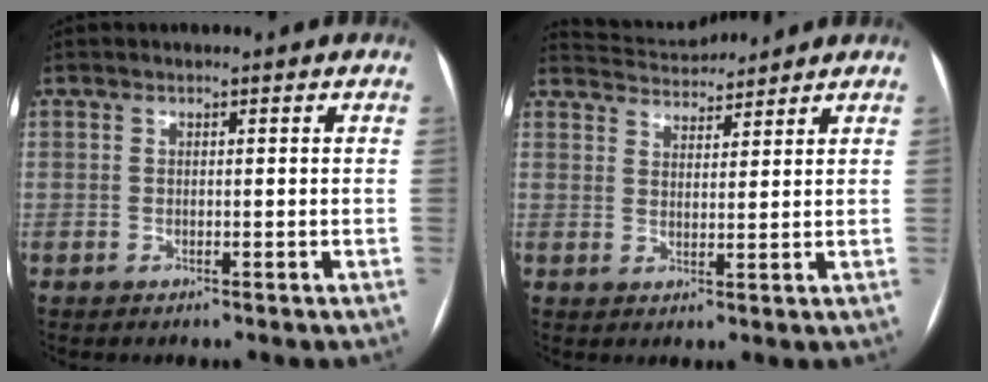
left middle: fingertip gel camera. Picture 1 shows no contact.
{"total": 5.4, "force": [5.4, 0.2, -0.2], "torque": [-0.007, 0.020, 0.091]}